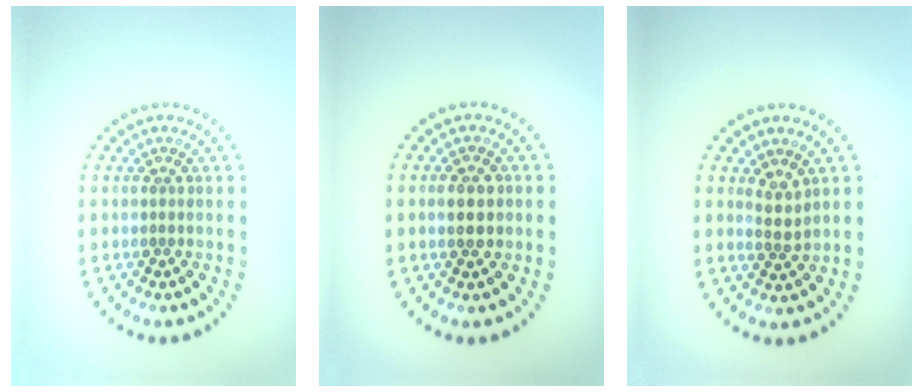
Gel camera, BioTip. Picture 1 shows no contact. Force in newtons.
{"total": 2.7, "press": 2.7, "slide": 0.1}
{"total": 1.6, "press": 1.2, "slide": 1.0}